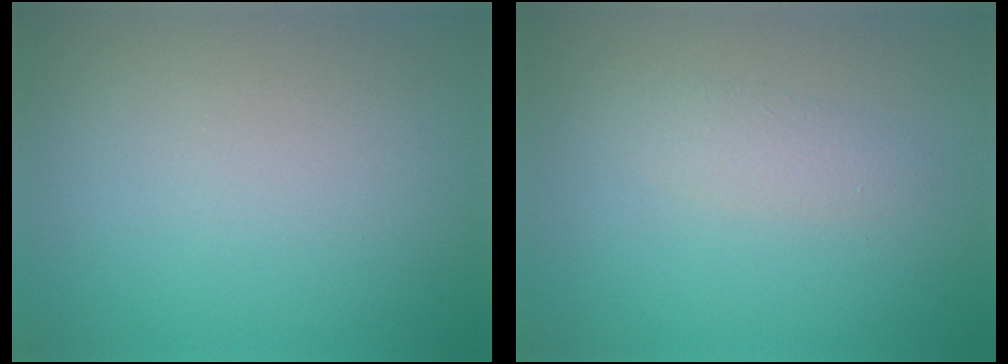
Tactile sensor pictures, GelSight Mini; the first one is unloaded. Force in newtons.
{"total": 1.4, "press": 1.4, "slide": 0.1}